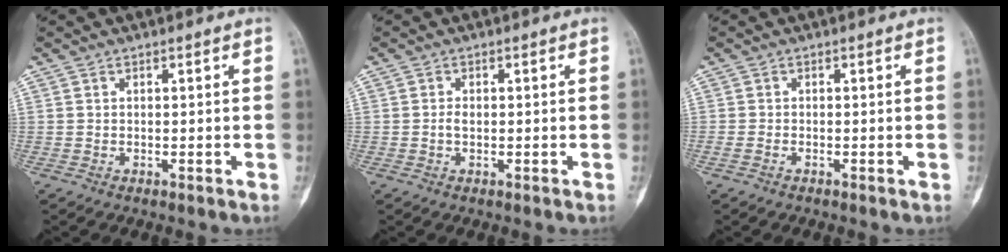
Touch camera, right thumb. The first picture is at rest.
{"total": 1.3, "force": [-0.1, 0.8, 1.0], "torque": [-0.020, 0.001, -0.003]}
{"total": 1.1, "force": [-0.5, 0.5, 0.8], "torque": [-0.014, 0.001, -0.010]}